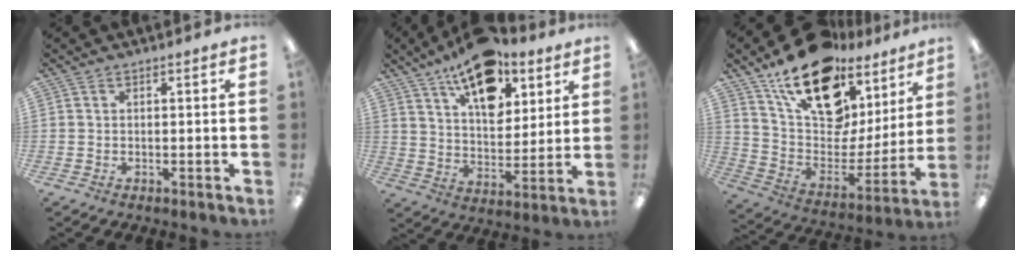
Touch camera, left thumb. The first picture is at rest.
{"total": 16.7, "force": [10.9, 8.6, 9.2], "torque": [-0.135, -0.056, 0.189]}
{"total": 21.0, "force": [14.1, 11.1, 10.9], "torque": [-0.182, -0.091, 0.252]}